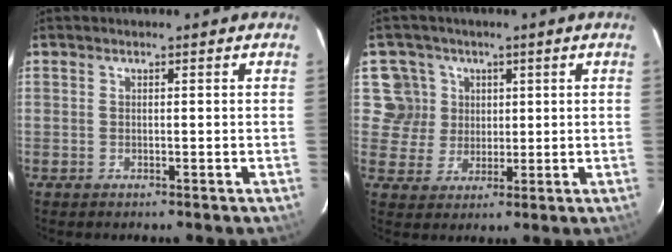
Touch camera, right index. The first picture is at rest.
{"total": 6.2, "force": [1.8, 5.9, 0.2], "torque": [-0.003, 0.012, 0.029]}